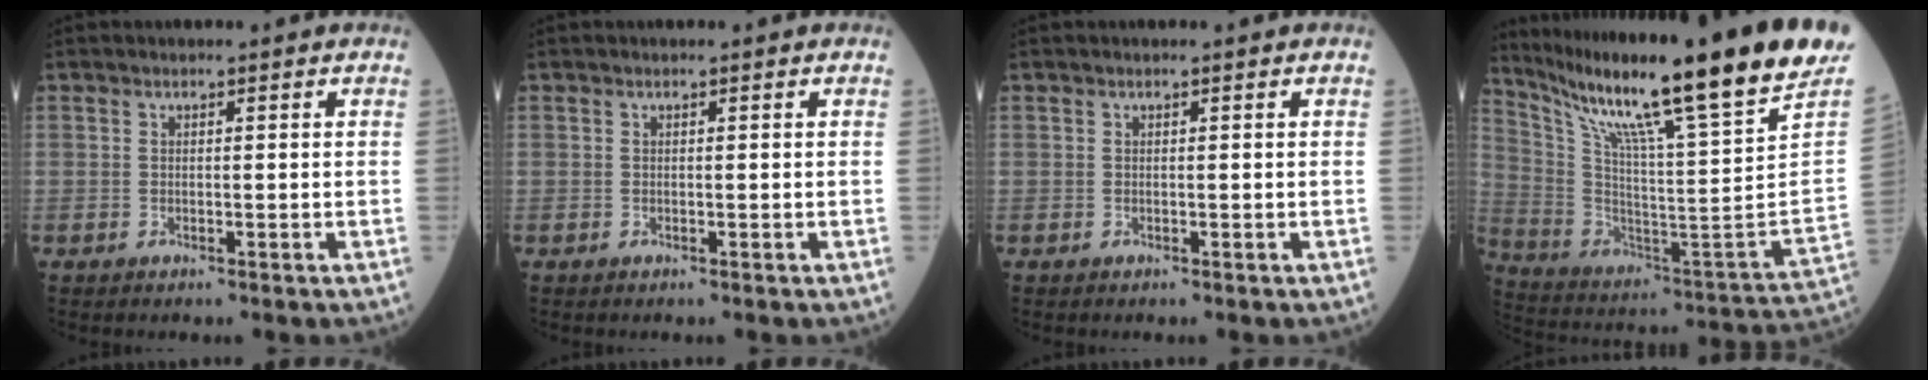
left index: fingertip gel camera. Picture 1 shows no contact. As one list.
[{"total": 0.0}, {"total": 0.0}, {"total": 30.3, "force": [22.1, -1.6, 20.7], "torque": [-0.356, -0.075, 0.340]}]